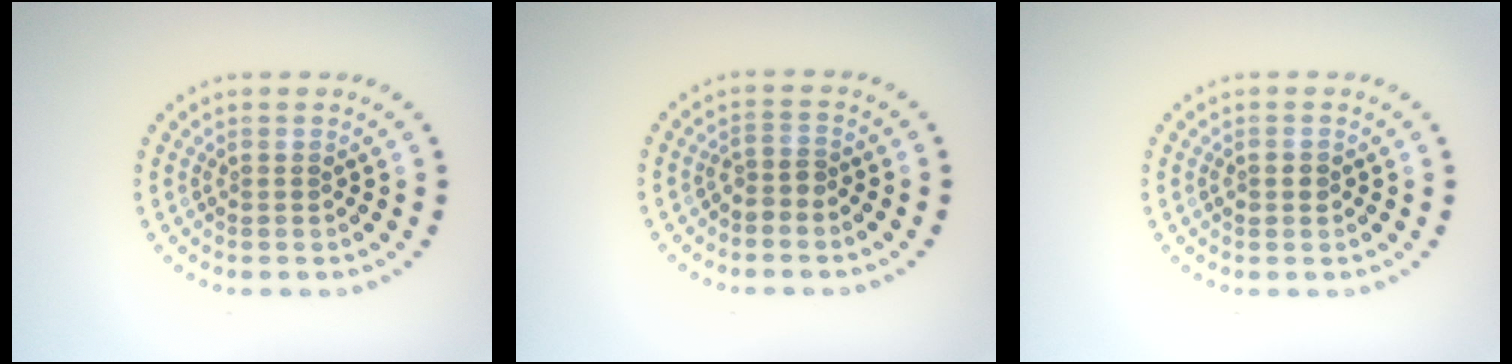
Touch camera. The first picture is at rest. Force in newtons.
{"total": 1.6, "press": 1.2, "slide": 1.1}
{"total": 1.5, "press": 1.5, "slide": 0.2}